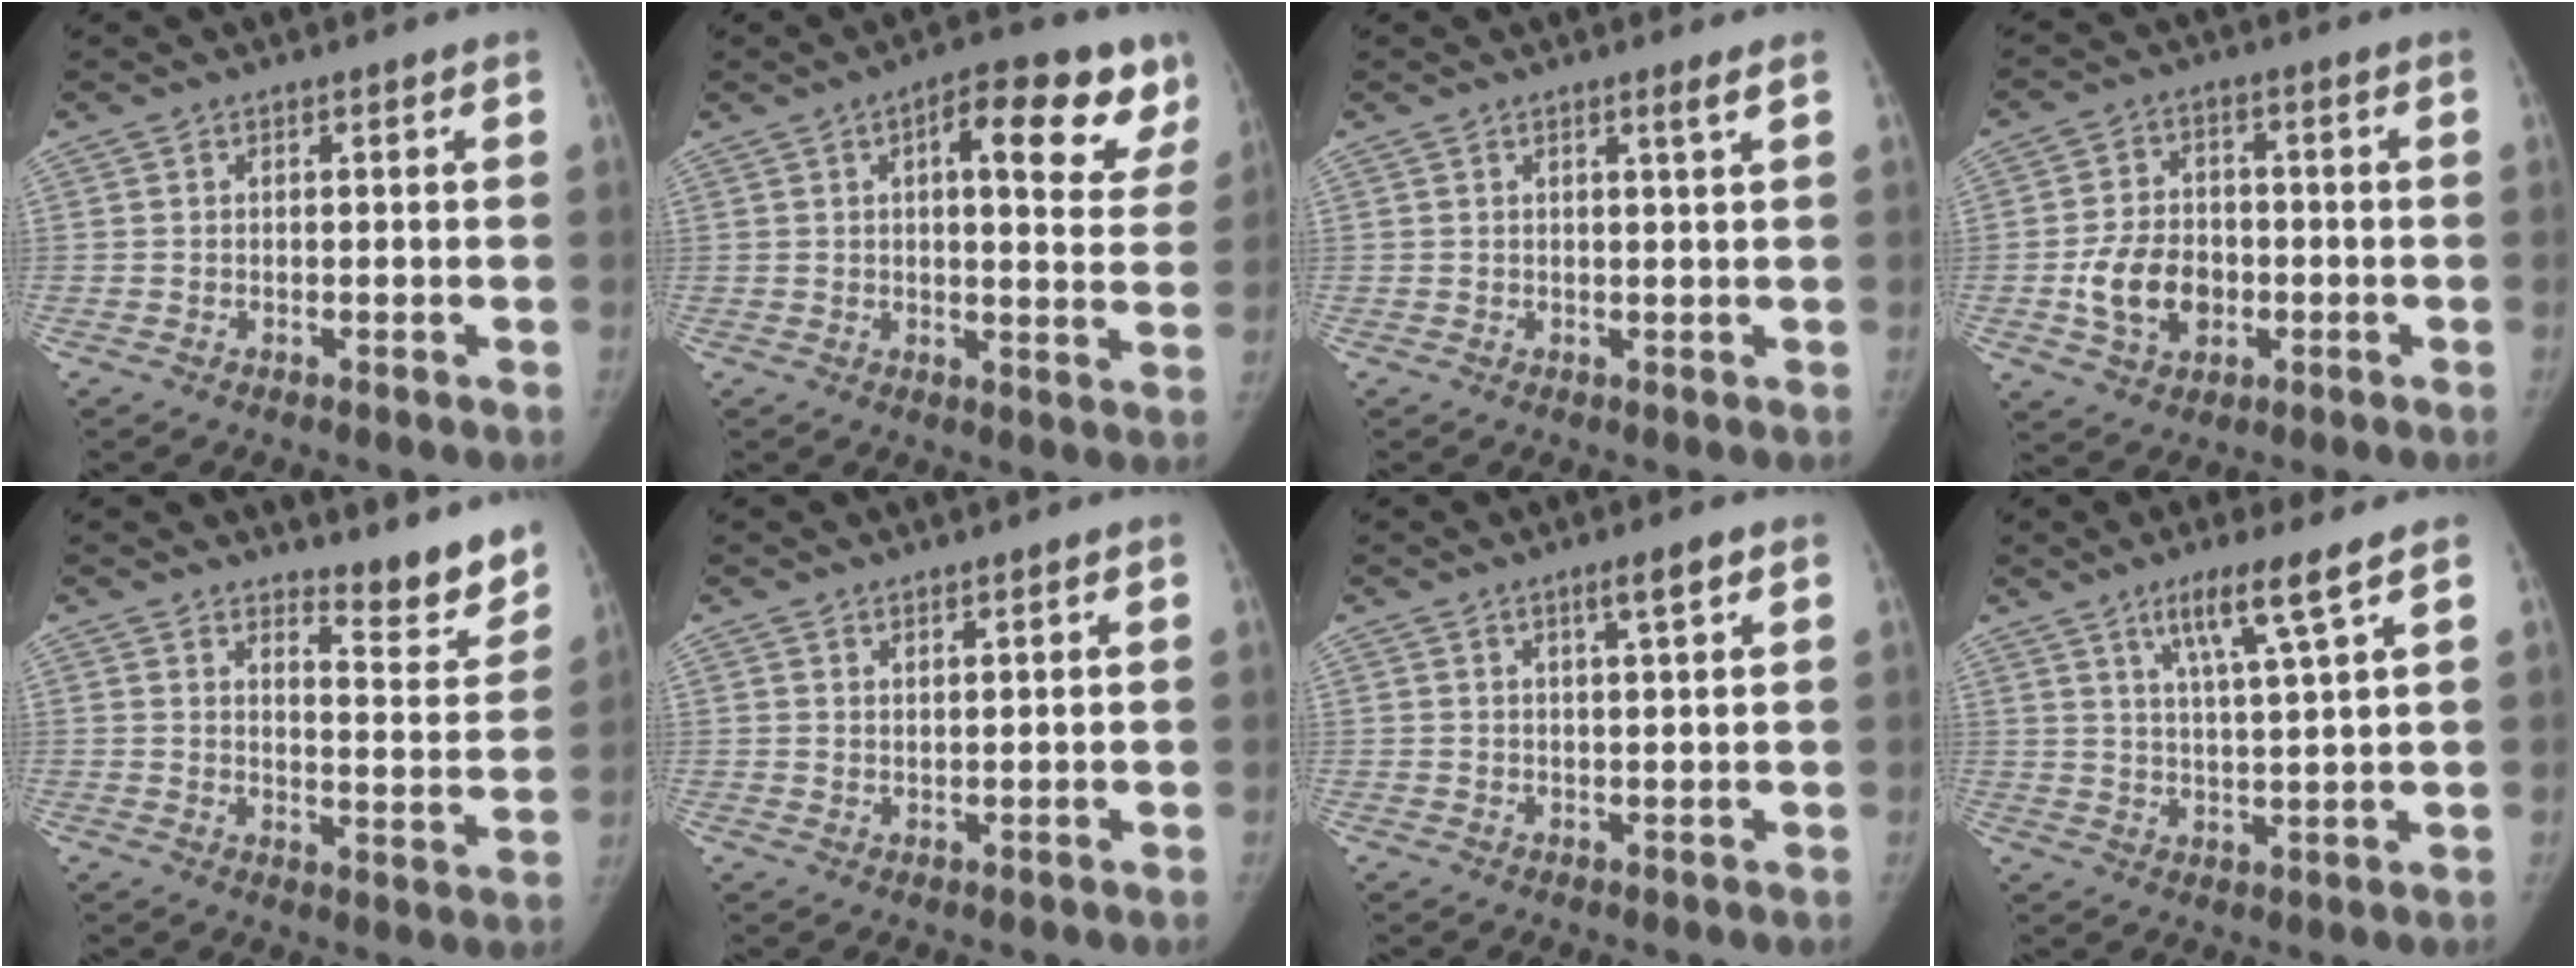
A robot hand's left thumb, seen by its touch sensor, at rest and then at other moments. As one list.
[{"total": 15.9, "force": [7.3, 5.9, 12.8], "torque": [-0.125, -0.015, 0.089]}, {"total": 1.5, "force": [0.9, -0.5, 1.2], "torque": [-0.025, -0.010, 0.018]}, {"total": 10.1, "force": [-2.3, 7.7, 6.1], "torque": [-0.086, 0.013, -0.035]}, {"total": 9.7, "force": [8.8, 2.4, 3.2], "torque": [-0.009, -0.089, 0.113]}, {"total": 1.6, "force": [1.4, 0.4, 0.6], "torque": [0.000, -0.012, 0.026]}, {"total": 3.2, "force": [1.8, 0.1, 2.6], "torque": [-0.041, -0.008, 0.032]}, {"total": 7.8, "force": [4.7, -0.3, 6.2], "torque": [-0.114, -0.029, 0.089]}]